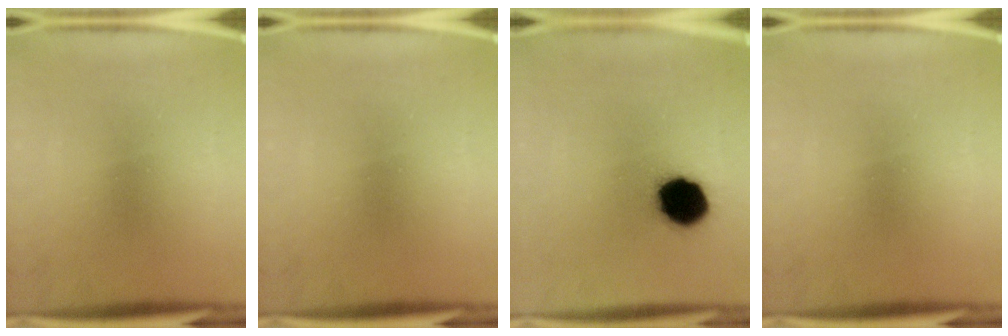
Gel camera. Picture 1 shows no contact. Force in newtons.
{"total": 0.0}
{"total": 14.1}
{"total": 0.0}